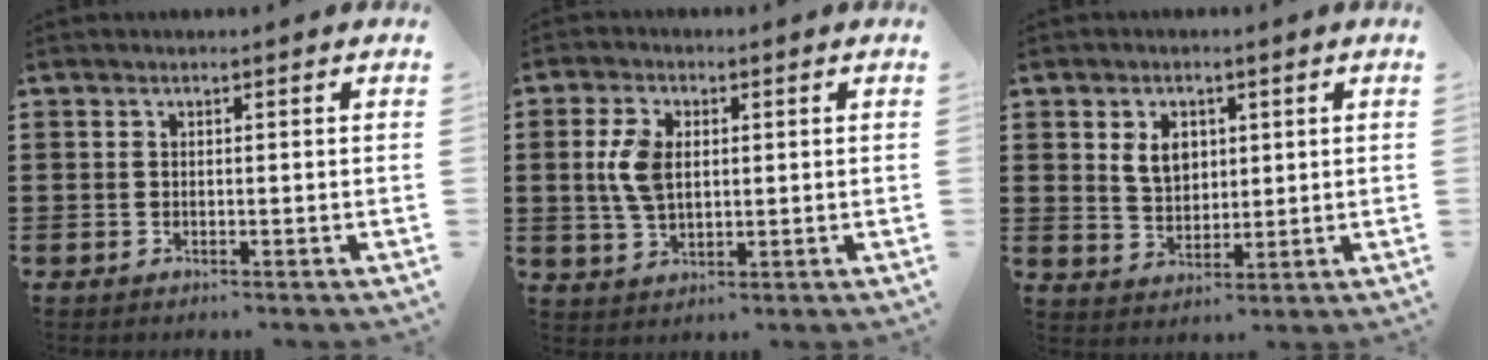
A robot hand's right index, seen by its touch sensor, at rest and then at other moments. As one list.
[{"total": 5.9, "force": [0.9, 3.5, 4.6], "torque": [-0.121, 0.005, 0.008]}, {"total": 4.8, "force": [1.5, 3.5, 3.0], "torque": [-0.063, 0.009, 0.023]}]